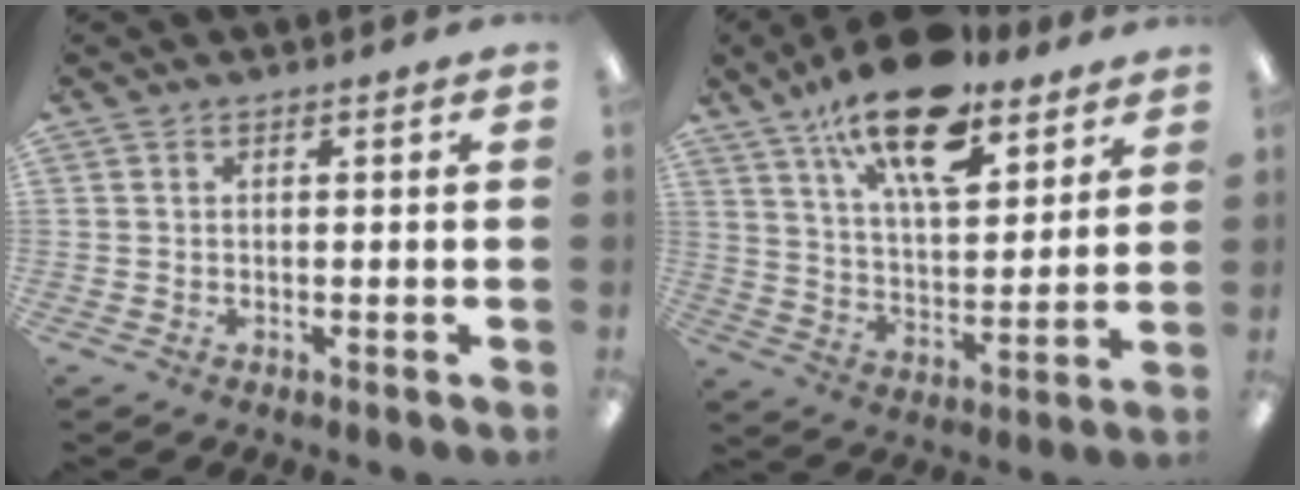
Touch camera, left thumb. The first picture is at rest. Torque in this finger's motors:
{"motor_torque": [0.76, 0.76, 1.67, -1.10, 0.38]}